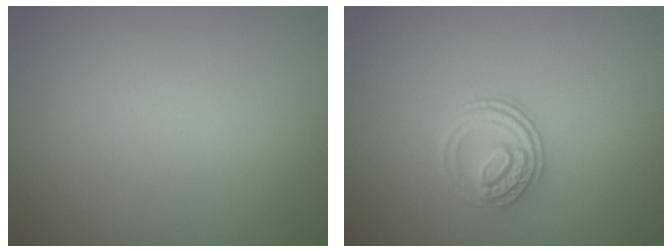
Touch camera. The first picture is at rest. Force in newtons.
{"total": 3.0, "press": 2.6, "slide": 1.5}